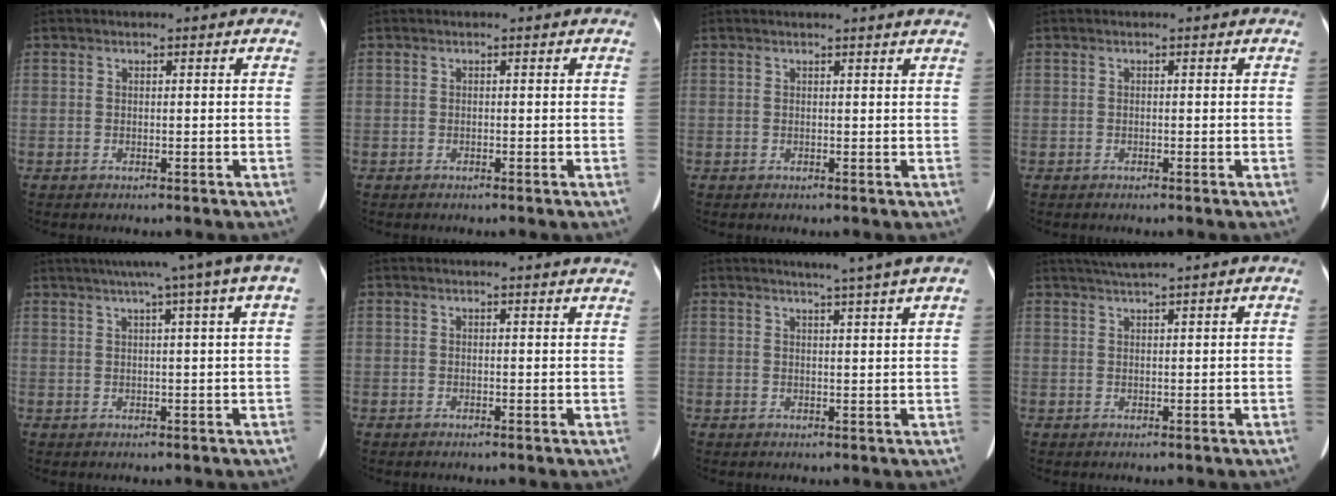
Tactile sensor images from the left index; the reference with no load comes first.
{"total": 0.0}
{"total": 4.2, "force": [3.9, -0.5, 1.5], "torque": [-0.020, 0.008, 0.032]}
{"total": 0.0}
{"total": 10.8, "force": [6.7, -0.6, 8.4], "torque": [-0.124, 0.035, 0.078]}
{"total": 8.6, "force": [8.2, 0.2, 2.5], "torque": [-0.026, 0.002, 0.071]}
{"total": 6.8, "force": [5.1, -0.5, 4.4], "torque": [-0.064, 0.016, 0.056]}
{"total": 3.5, "force": [2.9, -1.0, 1.6], "torque": [-0.029, 0.014, 0.059]}